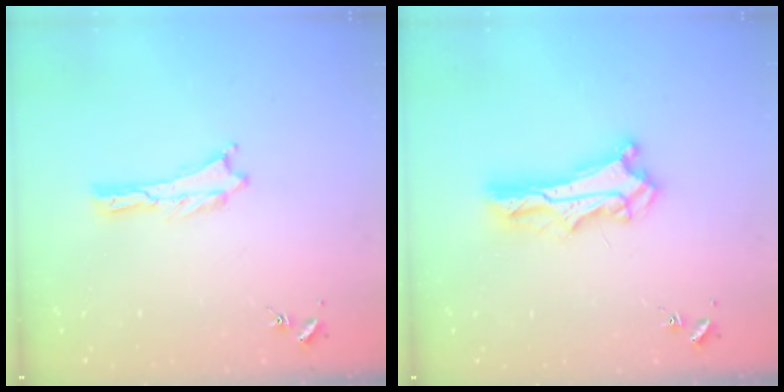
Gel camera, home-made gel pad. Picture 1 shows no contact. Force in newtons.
{"total": 8.4, "press": 8.3, "slide": 0.7}